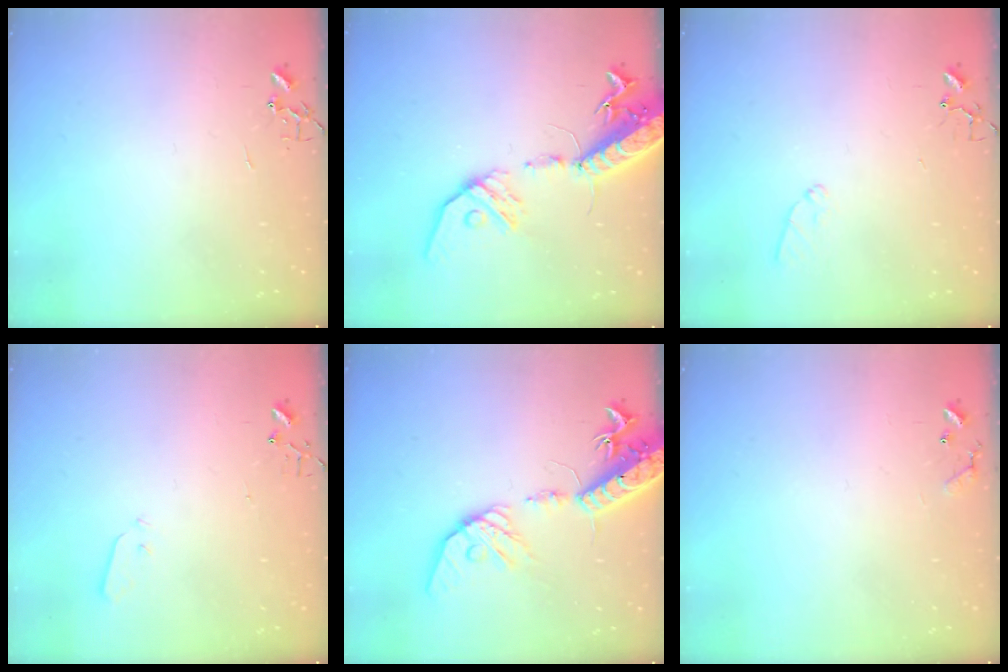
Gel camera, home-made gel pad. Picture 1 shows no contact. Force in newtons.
{"total": 18.2, "press": 17.7, "slide": 4.0}
{"total": 5.7, "press": 5.7, "slide": 0.6}
{"total": 2.9, "press": 2.8, "slide": 0.8}
{"total": 18.0, "press": 17.7, "slide": 3.3}
{"total": 7.7, "press": 7.7, "slide": 0.5}